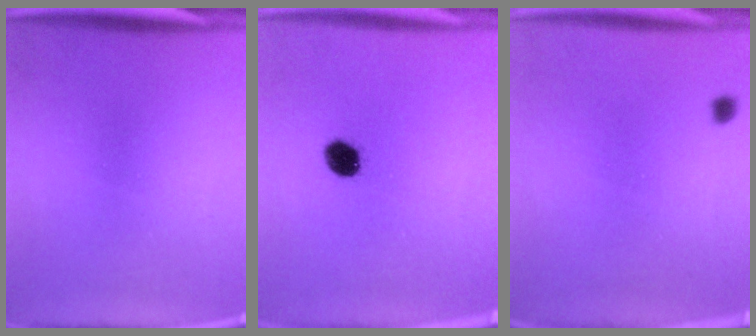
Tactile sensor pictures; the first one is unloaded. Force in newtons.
{"total": 4.9}
{"total": 1.0}